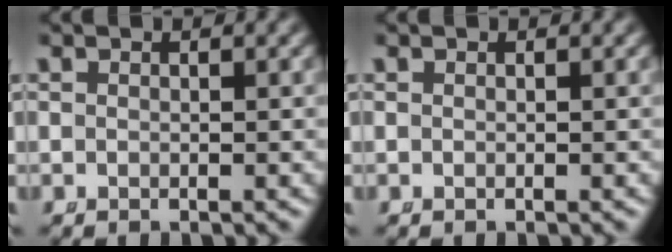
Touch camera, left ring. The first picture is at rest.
{"total": 0.0}